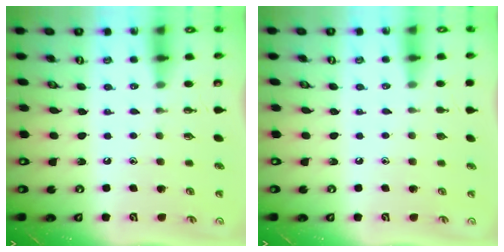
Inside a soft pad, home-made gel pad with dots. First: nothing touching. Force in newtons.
{"total": 0.0}